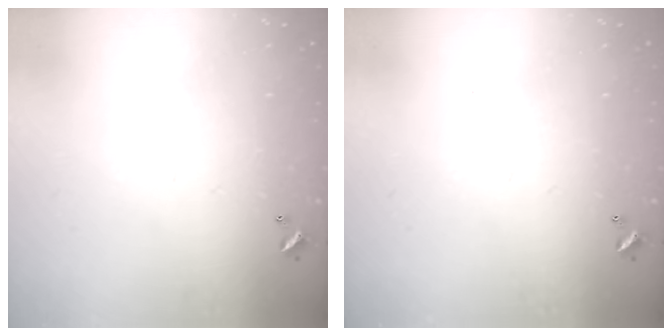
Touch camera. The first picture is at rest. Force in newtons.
{"total": 0.0}